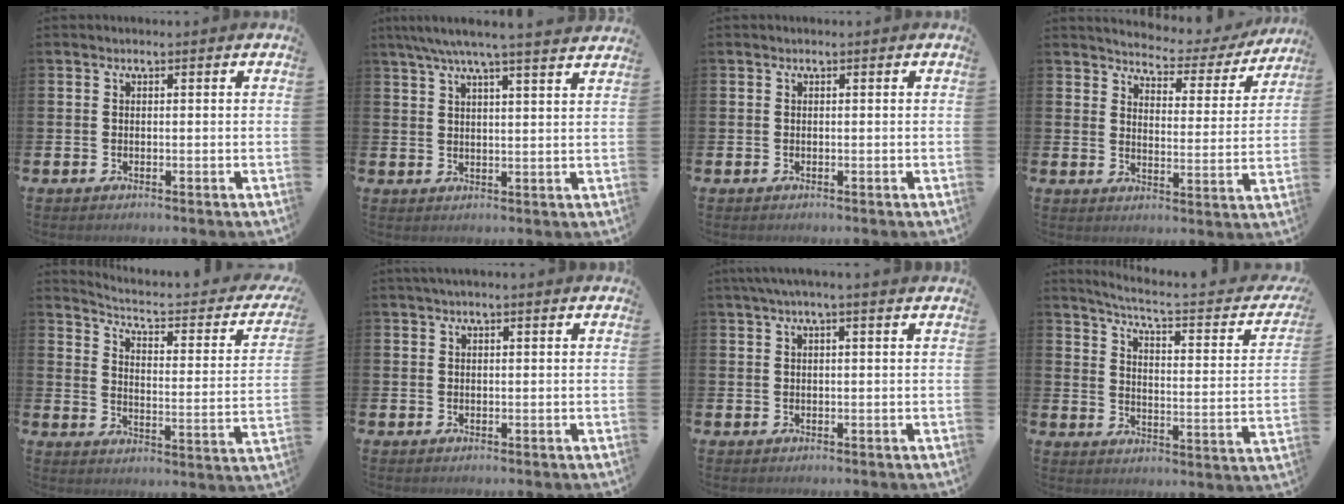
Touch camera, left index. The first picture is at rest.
{"total": 6.0, "force": [5.4, -0.4, 2.4], "torque": [-0.058, -0.023, 0.095]}
{"total": 0.0}
{"total": 4.0, "force": [3.8, 1.2, 0.5], "torque": [-0.025, -0.040, 0.055]}
{"total": 4.8, "force": [3.9, 1.2, 2.5], "torque": [-0.065, -0.033, 0.054]}
{"total": 1.3, "force": [1.1, 0.0, 0.7], "torque": [-0.010, 0.000, 0.020]}
{"total": 2.3, "force": [1.7, -0.1, 1.5], "torque": [-0.027, 0.001, 0.029]}
{"total": 5.5, "force": [4.6, 0.0, 2.9], "torque": [-0.069, -0.042, 0.067]}